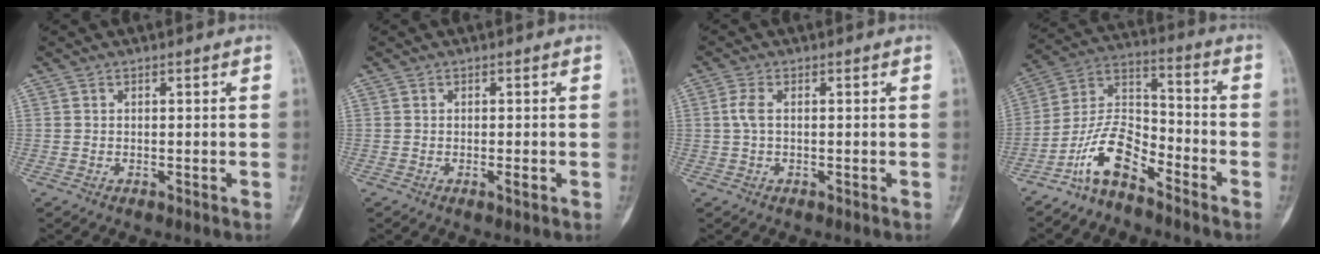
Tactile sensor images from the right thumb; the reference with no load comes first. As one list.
[{"total": 1.2, "force": [-0.4, 0.3, 1.1], "torque": [-0.018, -0.002, -0.007]}, {"total": 2.4, "force": [0.2, 1.0, 2.1], "torque": [-0.059, 0.004, 0.003]}, {"total": 10.8, "force": [-7.4, 4.5, 6.5], "torque": [-0.121, 0.078, -0.153]}]